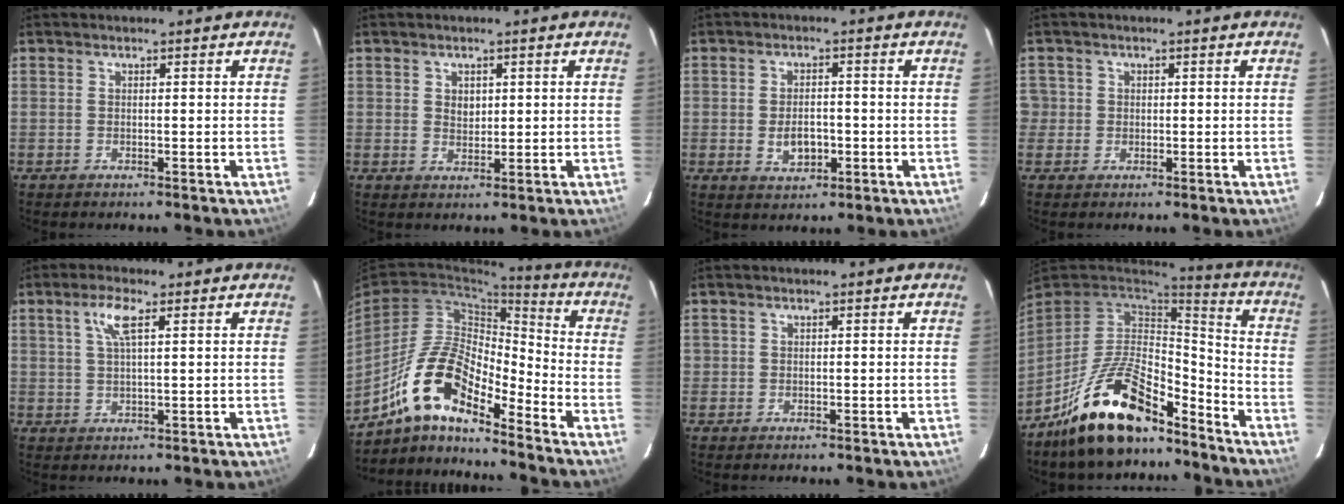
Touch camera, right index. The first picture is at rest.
{"total": 2.4, "force": [0.7, 1.9, 1.1], "torque": [-0.015, 0.004, 0.013]}
{"total": 4.8, "force": [-1.1, 3.1, 3.4], "torque": [-0.063, -0.001, -0.012]}
{"total": 2.7, "force": [-0.3, 2.7, 0.0], "torque": [0.009, 0.016, -0.003]}
{"total": 4.4, "force": [1.9, 1.1, 3.9], "torque": [-0.077, 0.007, 0.036]}
{"total": 13.9, "force": [-10.0, 3.9, 8.9], "torque": [-0.169, 0.008, -0.197]}
{"total": 0.6, "force": [0.0, 0.6, -0.1], "torque": [0.004, 0.001, -0.001]}
{"total": 19.2, "force": [-13.5, 7.0, 11.6], "torque": [-0.236, -0.002, -0.234]}